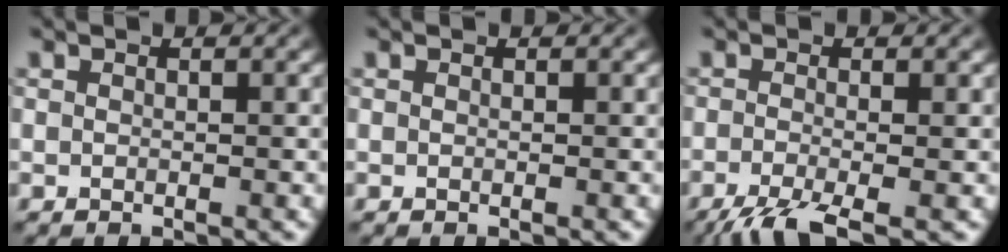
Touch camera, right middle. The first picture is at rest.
{"total": 0.0}
{"total": 4.4, "force": [-2.9, 1.0, 3.2], "torque": [-0.050, -0.007, -0.062]}